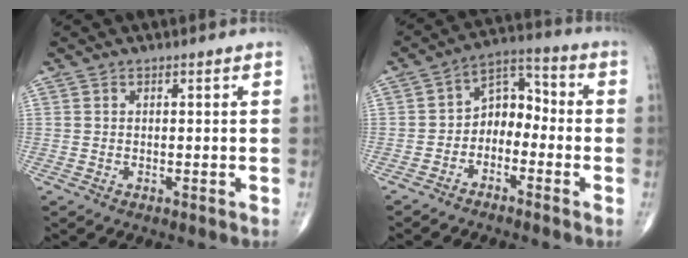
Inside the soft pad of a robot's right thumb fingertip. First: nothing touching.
{"total": 7.4, "force": [-2.7, 5.3, 4.4], "torque": [-0.043, 0.052, -0.062]}